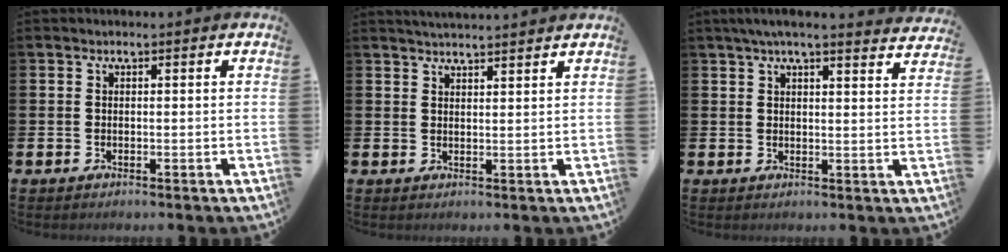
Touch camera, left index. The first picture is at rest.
{"total": 2.7, "force": [2.7, -0.1, 0.1], "torque": [-0.007, -0.012, 0.049]}
{"total": 4.4, "force": [4.0, 0.0, 1.7], "torque": [-0.041, -0.012, 0.072]}